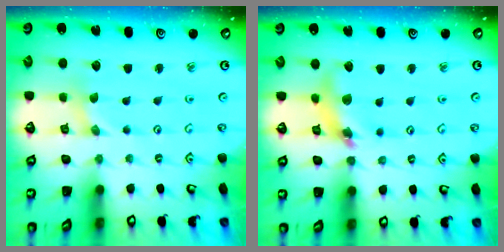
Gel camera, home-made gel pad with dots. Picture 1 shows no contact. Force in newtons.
{"total": 12.5, "press": 12.4, "slide": 1.7}